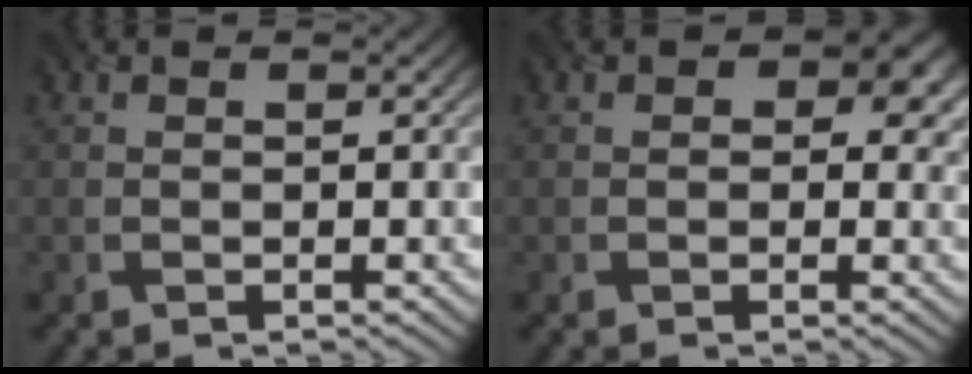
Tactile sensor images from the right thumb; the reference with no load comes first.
{"total": 4.8, "force": [1.6, 3.4, 3.0], "torque": [-0.027, -0.013, 0.010]}